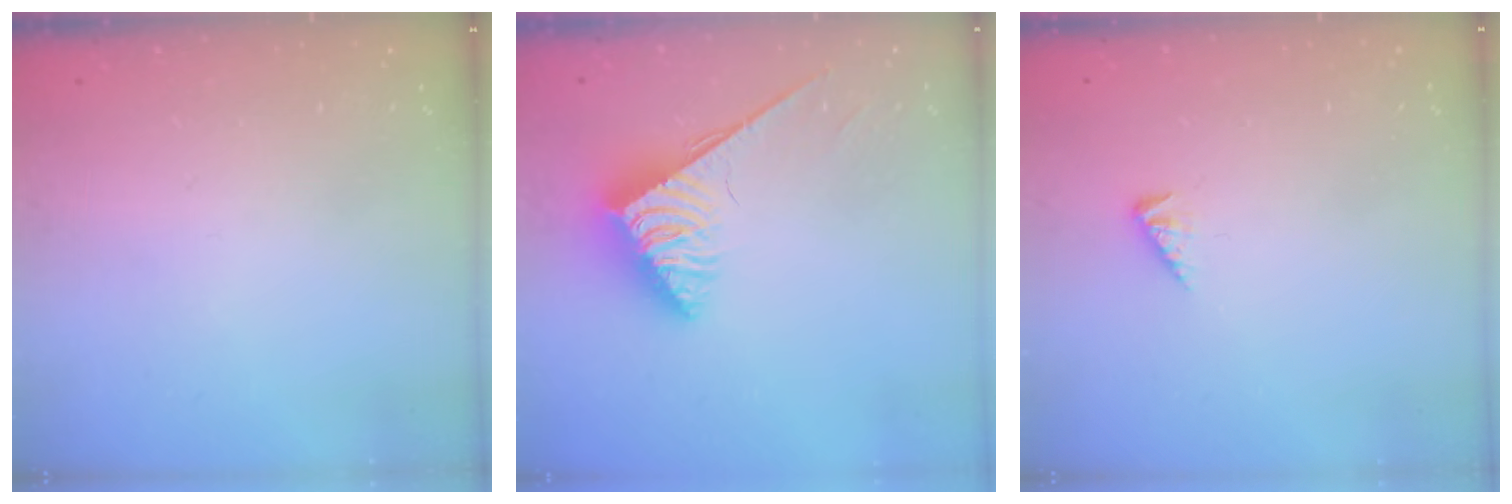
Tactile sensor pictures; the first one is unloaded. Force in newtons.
{"total": 3.6, "press": 3.5, "slide": 0.6}
{"total": 2.4, "press": 2.3, "slide": 0.5}